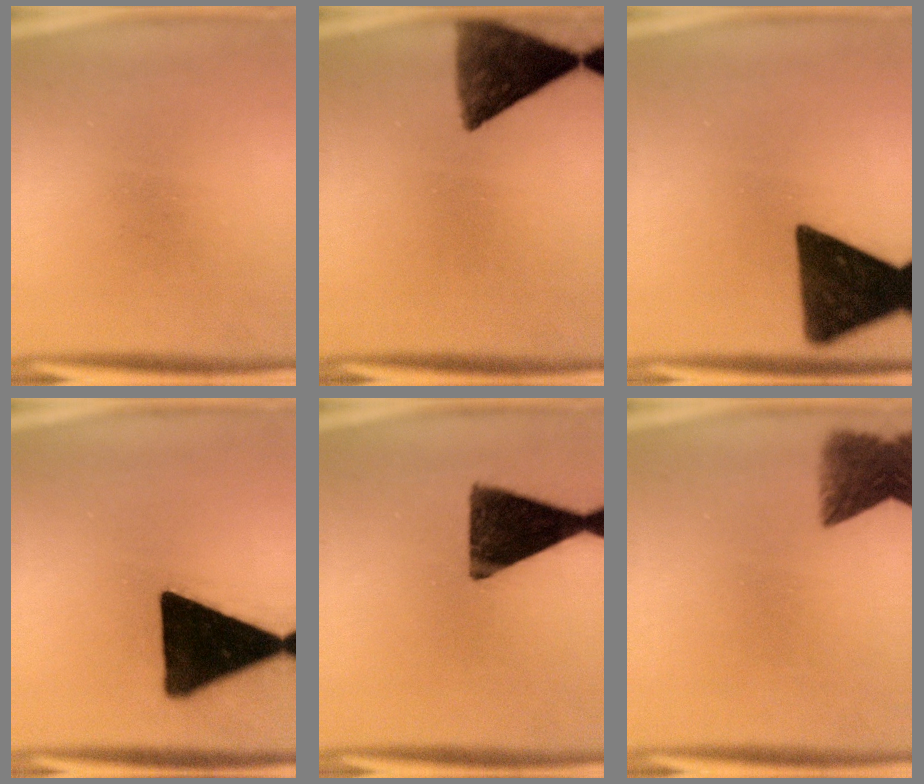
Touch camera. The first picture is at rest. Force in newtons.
{"total": 10.7}
{"total": 15.9}
{"total": 19.8}
{"total": 14.1}
{"total": 7.0}